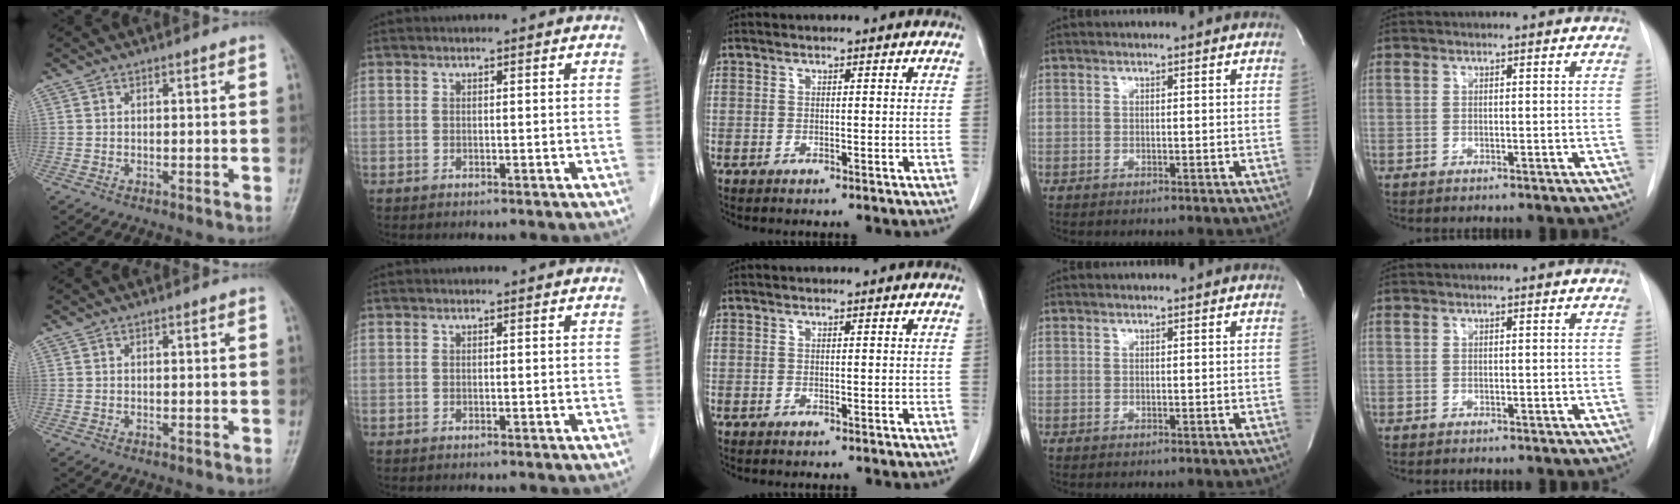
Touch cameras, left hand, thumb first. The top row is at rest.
{}